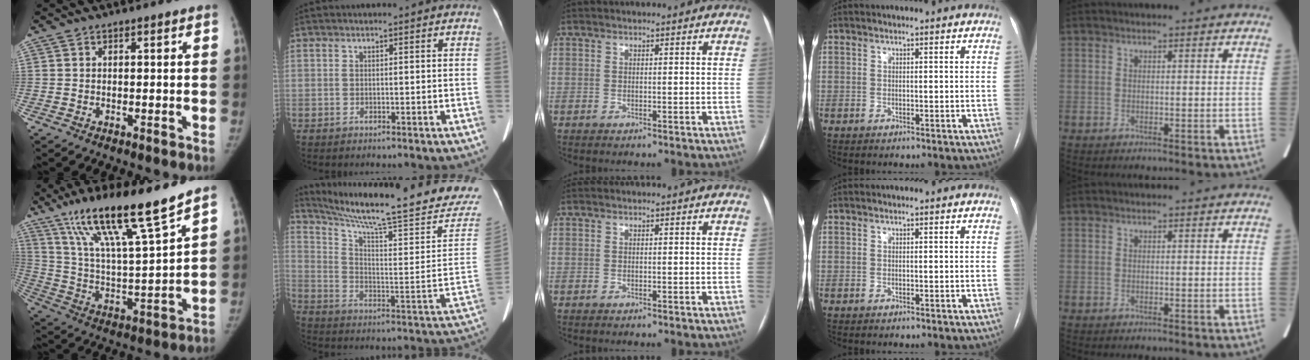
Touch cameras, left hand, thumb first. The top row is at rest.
{"thumb": {"total": 19.2, "force": [13.7, 1.3, 13.4], "torque": [-0.218, -0.069, 0.247]}, "index": {"total": 26.4, "force": [23.3, 1.1, 12.4], "torque": [-0.201, -0.092, 0.306]}}